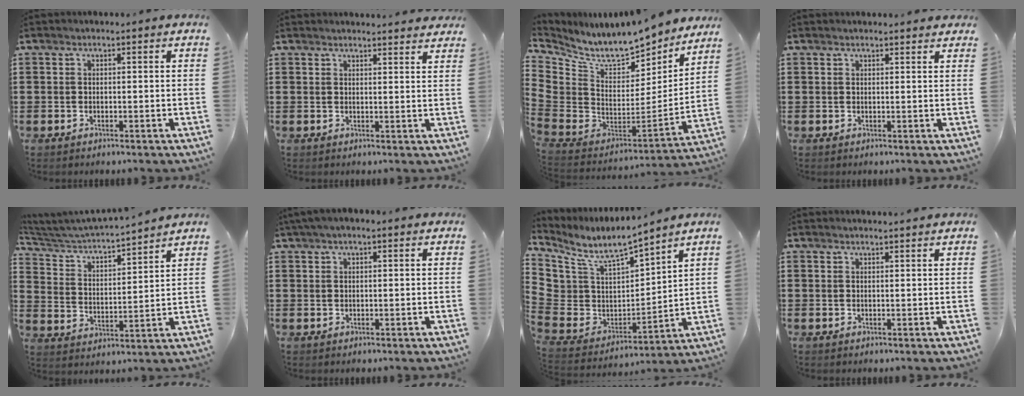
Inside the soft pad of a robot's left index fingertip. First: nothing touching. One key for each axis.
{"total": 2.2, "fx": 2.2, "fy": 0.0, "fz": 0.2, "tx": -0.009, "ty": -0.003, "tz": 0.042}
{"total": 7.3, "fx": 6.2, "fy": 2.5, "fz": 3.0, "tx": -0.085, "ty": -0.064, "tz": 0.104}
{"total": 1.3, "fx": 1.3, "fy": 0.1, "fz": 0.2, "tx": -0.006, "ty": 0.000, "tz": 0.024}
{"total": 3.7, "fx": 3.6, "fy": 0.6, "fz": 0.7, "tx": -0.038, "ty": -0.030, "tz": 0.050}
{"total": 2.0, "fx": 1.4, "fy": 0.6, "fz": 1.4, "tx": -0.028, "ty": 0.006, "tz": 0.024}
{"total": 6.2, "fx": 4.9, "fy": 2.8, "fz": 2.5, "tx": -0.086, "ty": -0.052, "tz": 0.081}
{"total": 1.4, "fx": 1.4, "fy": -0.1, "fz": 0.2, "tx": -0.006, "ty": -0.001, "tz": 0.027}